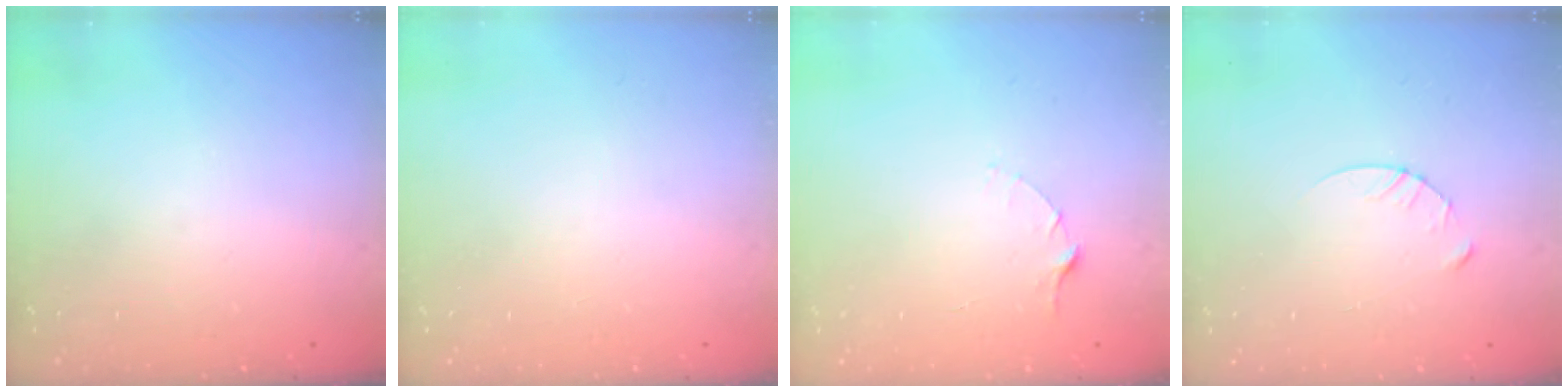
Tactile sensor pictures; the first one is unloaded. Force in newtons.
{"total": 0.0}
{"total": 2.5, "press": 2.5, "slide": 0.3}
{"total": 3.8, "press": 3.8, "slide": 0.3}